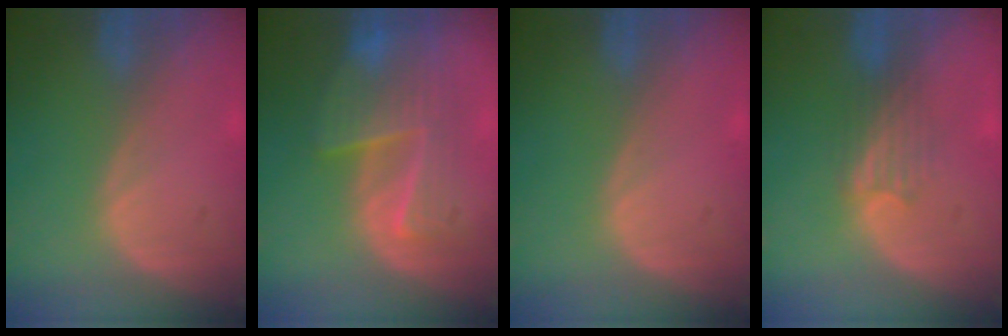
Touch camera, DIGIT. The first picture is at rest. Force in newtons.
{"total": 7.1, "press": 7.1, "slide": 0.3}
{"total": 0.0}
{"total": 3.2, "press": 2.9, "slide": 1.4}